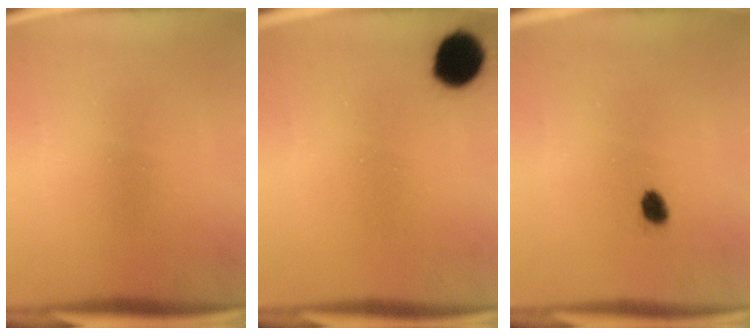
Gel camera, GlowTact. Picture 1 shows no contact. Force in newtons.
{"total": 9.9}
{"total": 2.0}